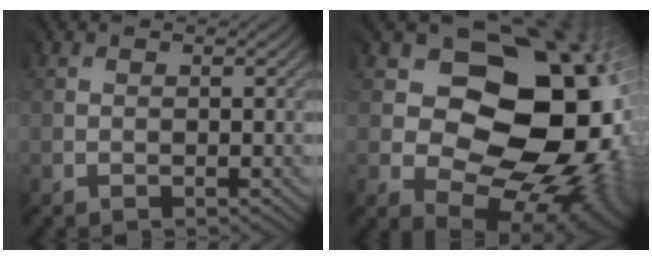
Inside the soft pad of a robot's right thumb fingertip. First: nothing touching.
{"total": 18.2, "force": [0.3, 13.5, 12.2], "torque": [-0.131, -0.021, 0.021]}